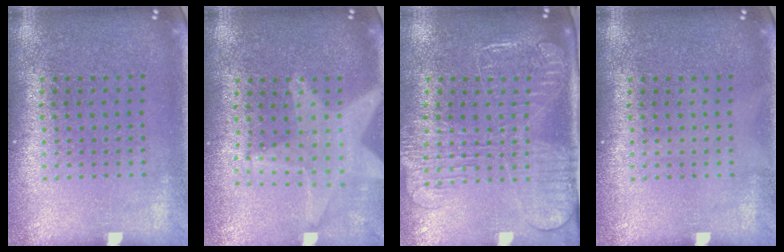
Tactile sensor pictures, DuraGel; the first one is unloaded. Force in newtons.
{"total": 2.0, "press": 1.7, "slide": 1.0}
{"total": 2.5, "press": 1.9, "slide": 1.5}
{"total": 0.0}